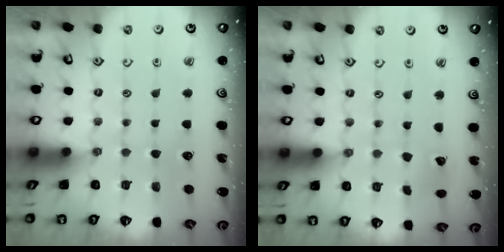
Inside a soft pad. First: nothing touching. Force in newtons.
{"total": 2.8, "press": 2.8, "slide": 0.4}